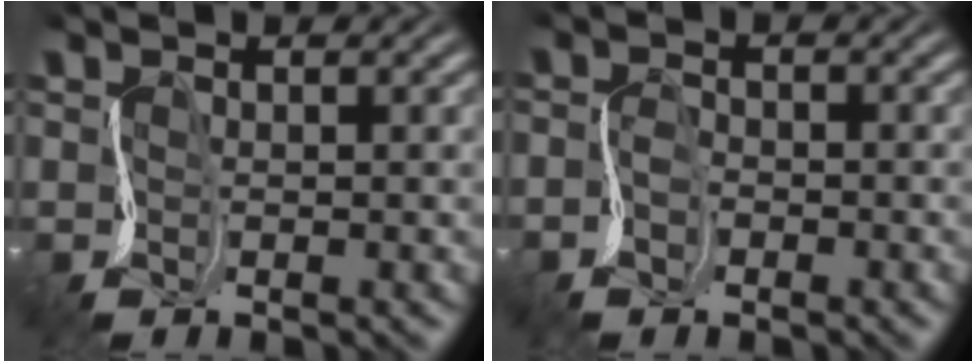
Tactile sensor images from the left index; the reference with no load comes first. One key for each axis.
{"total": 1.0, "fx": -1.0, "fy": 0.3, "fz": 0.0, "tx": -0.013, "ty": 0.007, "tz": -0.028}